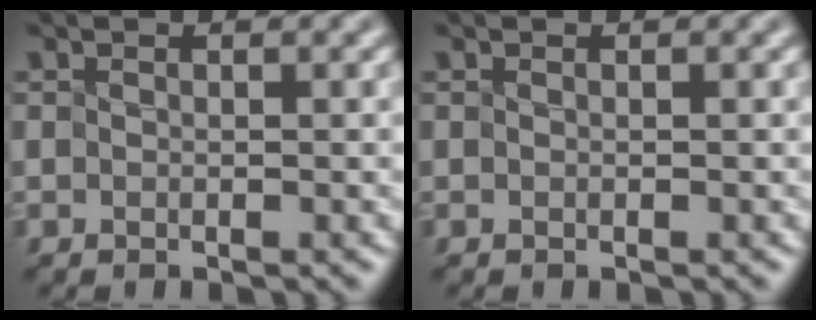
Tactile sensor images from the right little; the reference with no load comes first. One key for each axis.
{"total": 0.0}